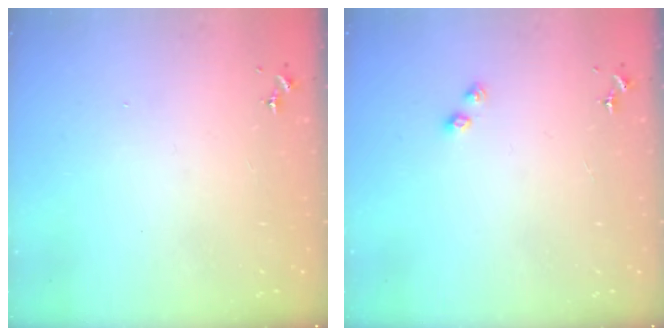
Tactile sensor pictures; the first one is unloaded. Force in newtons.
{"total": 3.2, "press": 3.2, "slide": 0.6}